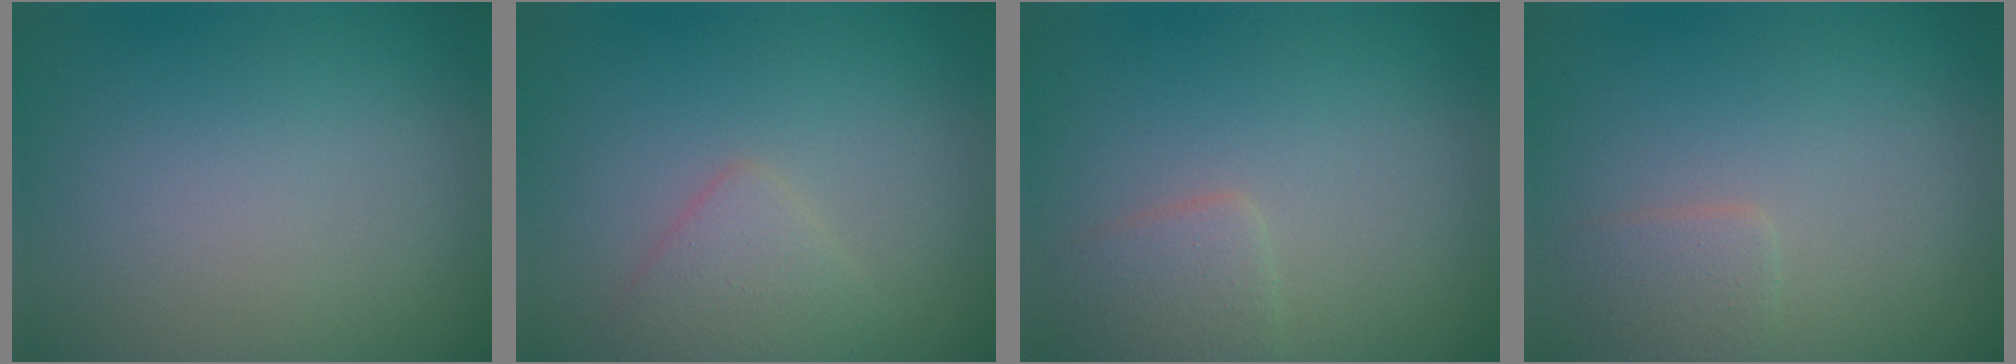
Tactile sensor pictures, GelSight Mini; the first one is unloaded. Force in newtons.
{"total": 2.3, "press": 2.3, "slide": 0.1}
{"total": 2.1, "press": 2.1, "slide": 0.1}
{"total": 1.6, "press": 1.5, "slide": 0.2}